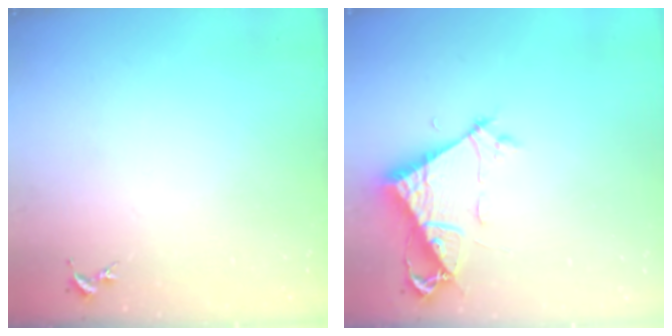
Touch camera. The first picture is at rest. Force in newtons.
{"total": 7.0, "press": 7.0, "slide": 0.5}